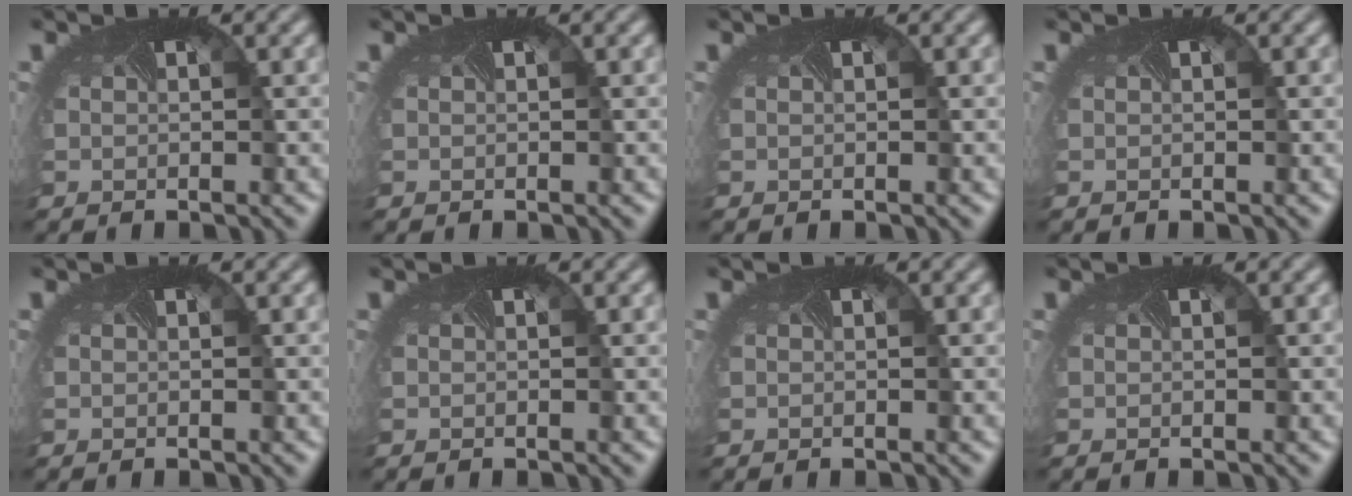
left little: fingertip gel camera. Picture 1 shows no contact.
{"total": 0.0}
{"total": 0.0}
{"total": 0.0}
{"total": 0.0}
{"total": 0.0}
{"total": 0.0}
{"total": 0.0}